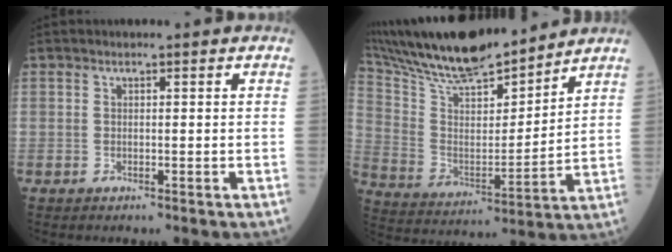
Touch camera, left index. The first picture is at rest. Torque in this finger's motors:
{"motor_torque": [0.33, -0.74, 0.44, 0.13]}